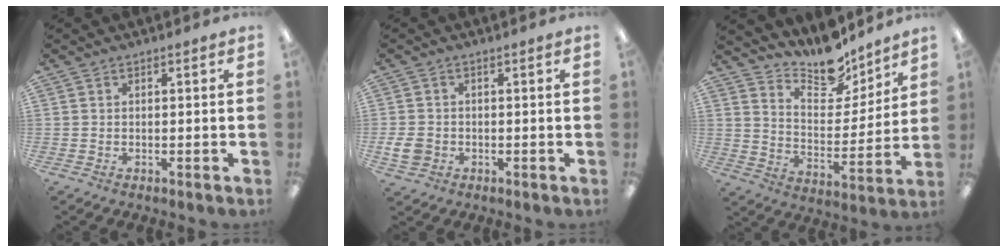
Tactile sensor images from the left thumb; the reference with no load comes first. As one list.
[{"total": 4.1, "force": [-0.6, 3.5, 2.1], "torque": [-0.041, -0.001, -0.013]}, {"total": 12.9, "force": [11.6, 4.5, 3.5], "torque": [-0.063, -0.096, 0.208]}]